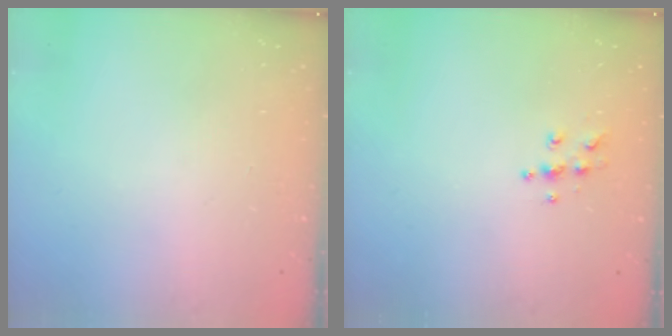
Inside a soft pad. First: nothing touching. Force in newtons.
{"total": 6.9, "press": 6.9, "slide": 0.4}